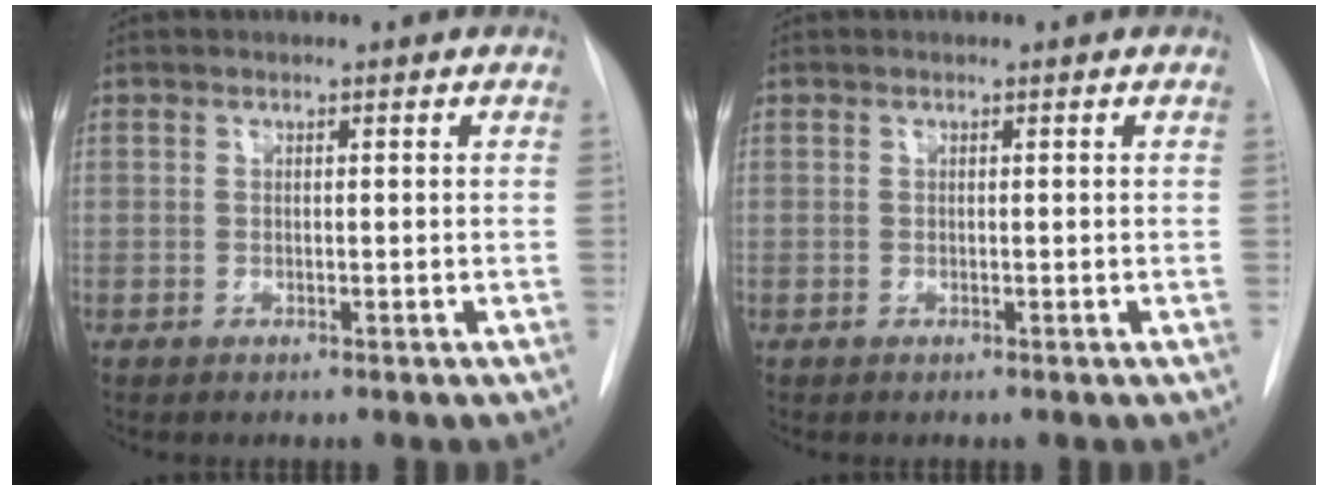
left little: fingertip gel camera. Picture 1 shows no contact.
{"total": 0.0}